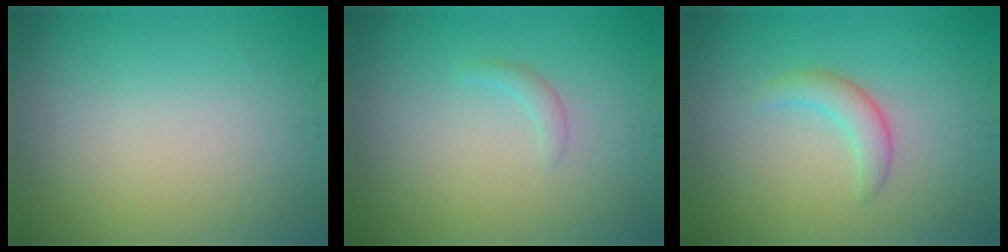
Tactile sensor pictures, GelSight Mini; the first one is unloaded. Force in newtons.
{"total": 0.9, "press": 0.9, "slide": 0.2}
{"total": 2.1, "press": 2.1, "slide": 0.2}